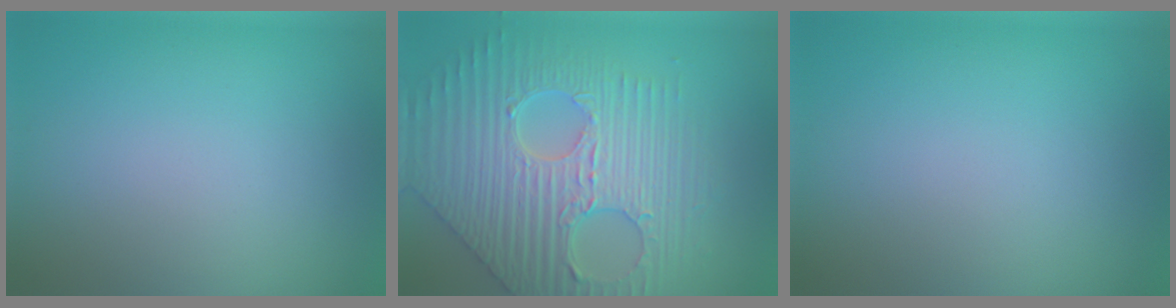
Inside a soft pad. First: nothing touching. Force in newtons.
{"total": 7.3, "press": 6.1, "slide": 4.0}
{"total": 0.0}